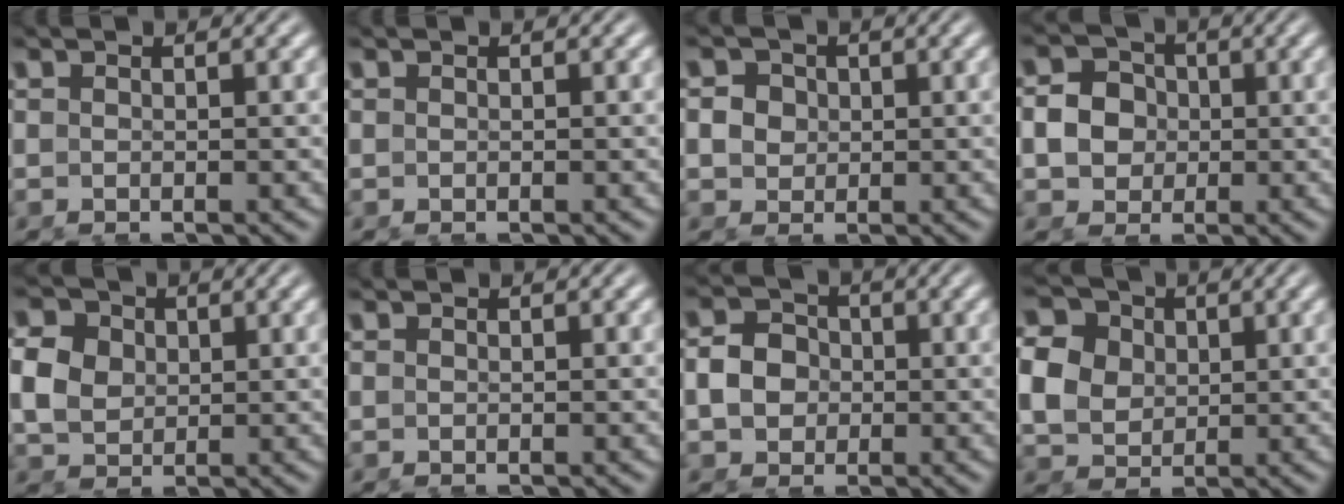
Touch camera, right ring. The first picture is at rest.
{"total": 0.0}
{"total": 3.1, "force": [0.7, 2.9, 1.1], "torque": [-0.029, -0.011, 0.017]}
{"total": 5.5, "force": [0.2, 5.1, 2.0], "torque": [-0.059, -0.022, 0.011]}
{"total": 5.2, "force": [1.0, 4.5, 2.4], "torque": [-0.062, -0.011, 0.025]}
{"total": 0.0}
{"total": 3.9, "force": [-0.2, 3.4, 1.8], "torque": [-0.043, -0.016, 0.005]}
{"total": 9.0, "force": [1.9, 7.8, 4.1], "torque": [-0.096, -0.007, 0.032]}